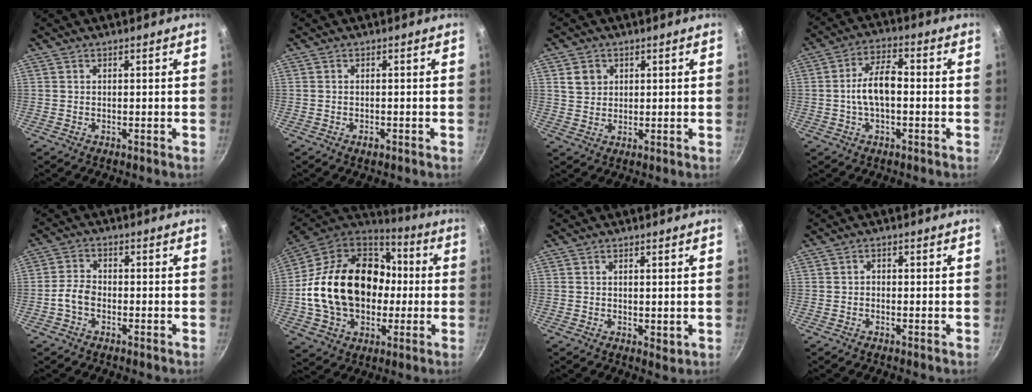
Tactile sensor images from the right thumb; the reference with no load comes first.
{"total": 1.2, "force": [-0.7, 0.7, 0.7], "torque": [-0.012, 0.001, -0.012]}
{"total": 4.1, "force": [1.4, 3.6, 1.5], "torque": [-0.008, 0.003, 0.026]}
{"total": 8.4, "force": [-0.7, 4.2, 7.2], "torque": [-0.119, 0.031, -0.019]}
{"total": 4.1, "force": [-1.6, 2.8, 2.6], "torque": [-0.049, 0.024, -0.038]}
{"total": 26.8, "force": [-0.2, 19.6, 18.2], "torque": [-0.301, 0.046, 0.007]}
{"total": 2.1, "force": [0.3, 1.4, 1.5], "torque": [-0.020, -0.004, 0.006]}
{"total": 1.1, "force": [-0.5, 0.8, 0.5], "torque": [-0.010, 0.007, -0.009]}